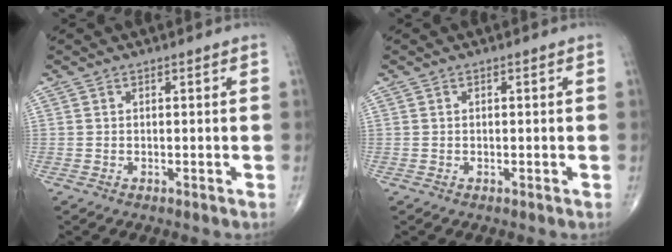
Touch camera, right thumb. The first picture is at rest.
{"total": 0.0}